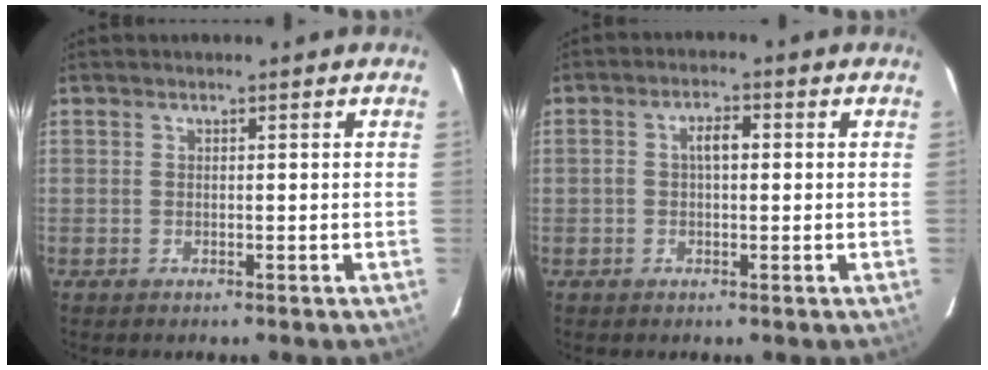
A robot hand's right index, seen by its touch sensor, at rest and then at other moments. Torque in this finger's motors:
{"motor_torque": [0.10, -0.04, 0.04, 0.06]}